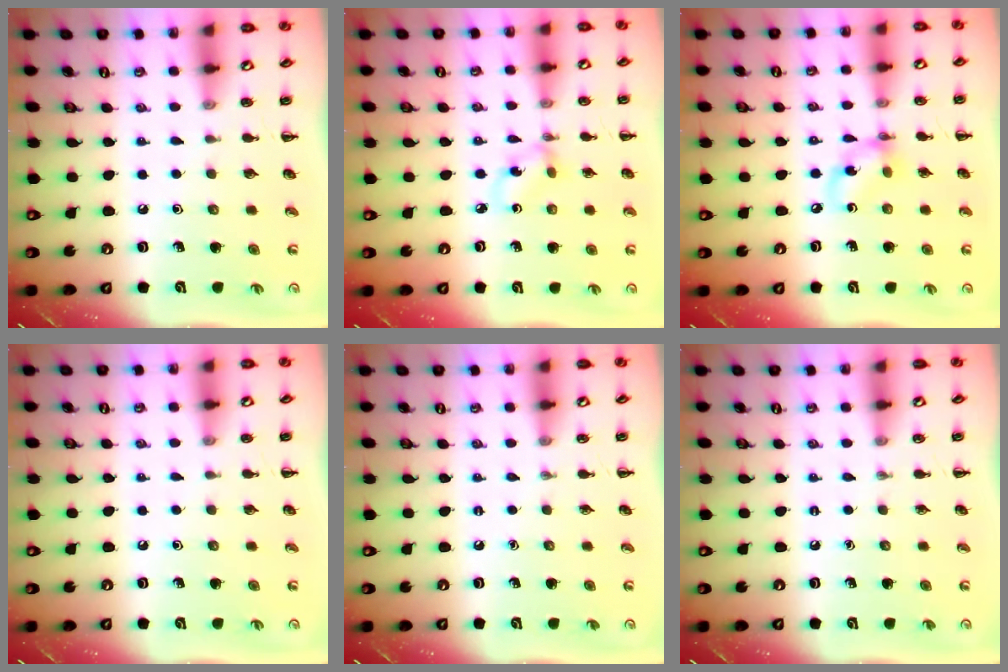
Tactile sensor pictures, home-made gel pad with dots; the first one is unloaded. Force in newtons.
{"total": 2.4, "press": 2.4, "slide": 0.6}
{"total": 7.0, "press": 6.9, "slide": 1.1}
{"total": 0.0}
{"total": 0.0}
{"total": 0.0}